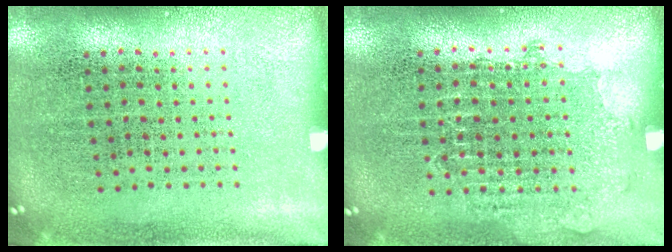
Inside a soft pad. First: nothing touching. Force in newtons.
{"total": 0.8, "press": 0.8, "slide": 0.2}